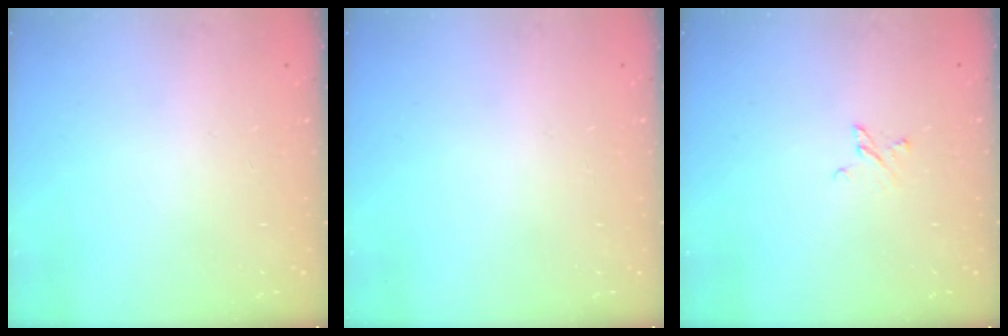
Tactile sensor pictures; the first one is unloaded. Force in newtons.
{"total": 0.0}
{"total": 2.7, "press": 2.7, "slide": 0.4}